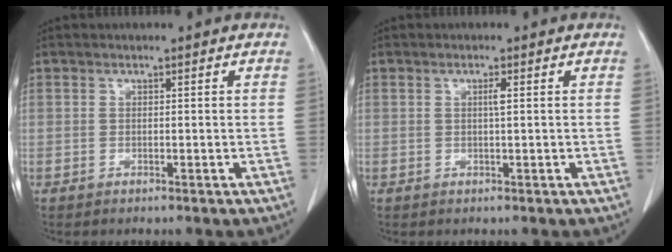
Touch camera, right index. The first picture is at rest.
{"total": 1.1, "force": [0.2, 0.0, 1.1], "torque": [-0.020, 0.001, 0.003]}